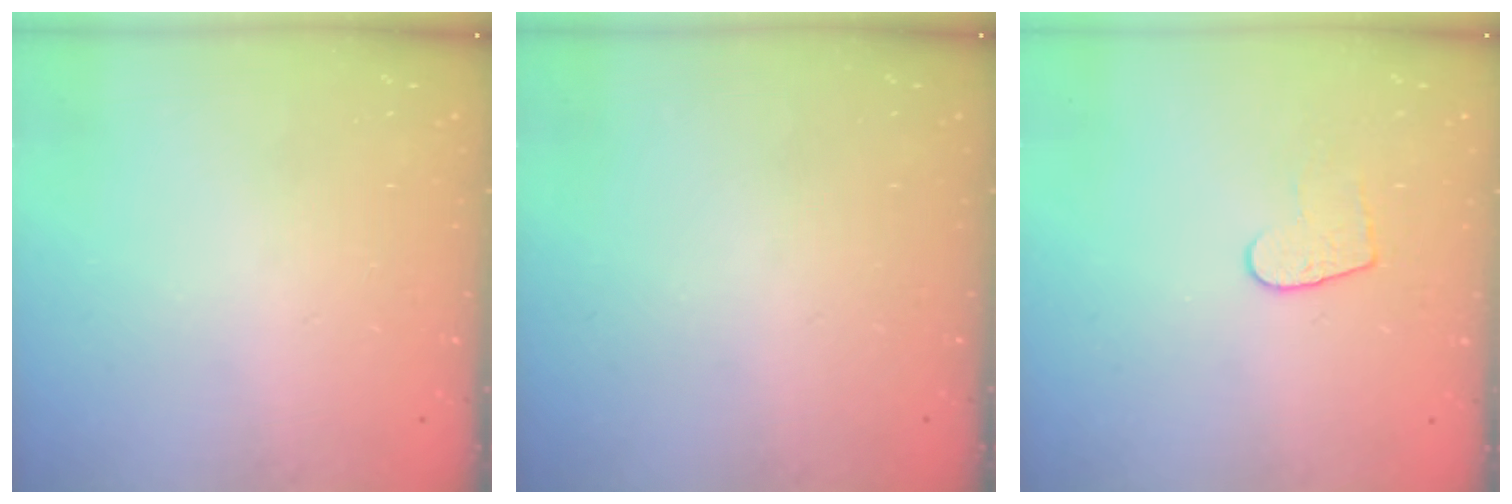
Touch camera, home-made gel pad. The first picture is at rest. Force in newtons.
{"total": 0.0}
{"total": 6.7, "press": 6.7, "slide": 0.4}